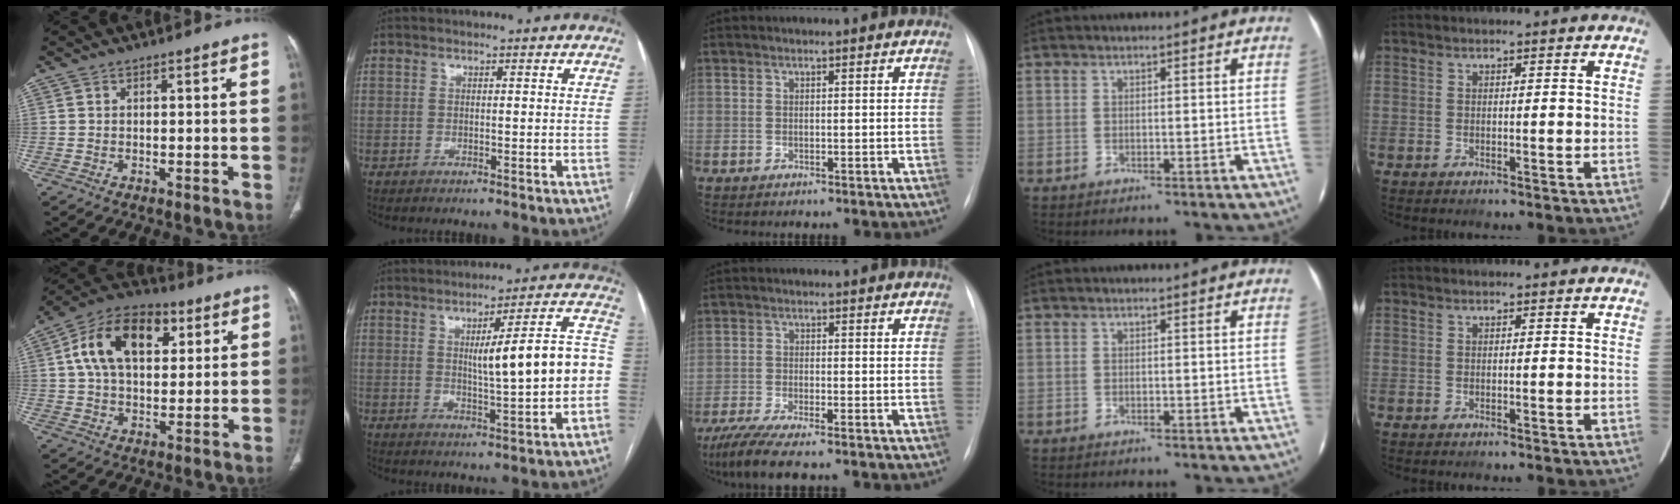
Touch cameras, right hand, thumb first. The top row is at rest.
{"thumb": {"total": 16.3, "force": [5.0, 10.1, 11.8], "torque": [-0.180, 0.010, 0.077]}, "index": {"total": 11.8, "force": [-0.3, 1.3, 11.7], "torque": [-0.156, 0.027, 0.002]}, "middle": {"total": 7.1, "force": [-5.6, 0.5, 4.4], "torque": [-0.085, -0.022, -0.095]}}